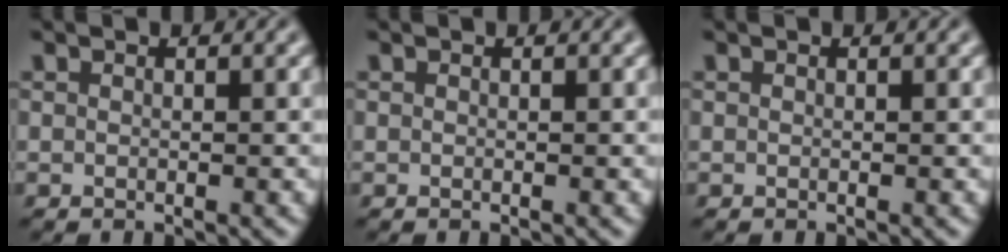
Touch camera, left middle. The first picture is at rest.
{"total": 0.0}
{"total": 0.0}